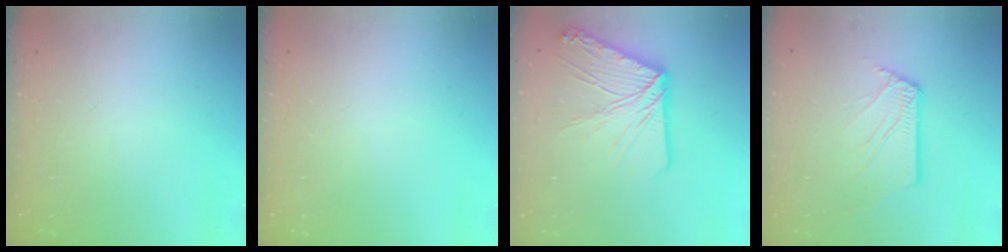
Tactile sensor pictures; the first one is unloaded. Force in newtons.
{"total": 0.0}
{"total": 12.8, "press": 12.7, "slide": 1.4}
{"total": 4.0, "press": 4.0, "slide": 0.4}